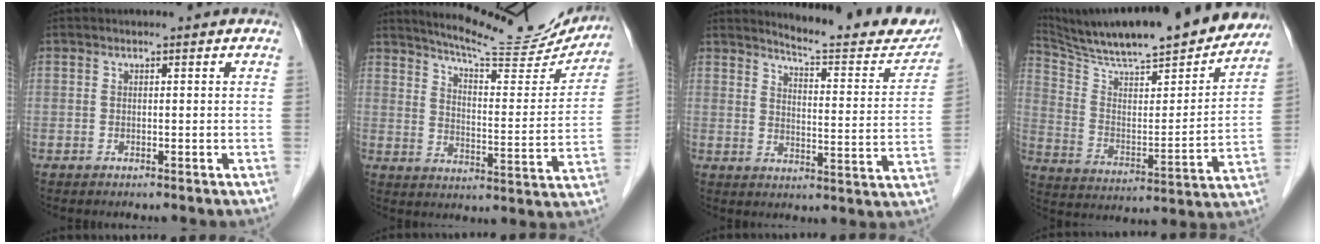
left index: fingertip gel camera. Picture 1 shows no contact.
{"total": 18.8, "force": [17.6, 2.3, 6.3], "torque": [-0.094, -0.043, 0.230]}
{"total": 15.4, "force": [14.6, 1.7, 4.6], "torque": [-0.057, -0.058, 0.173]}
{"total": 26.7, "force": [23.7, 3.5, 11.9], "torque": [-0.202, -0.032, 0.341]}